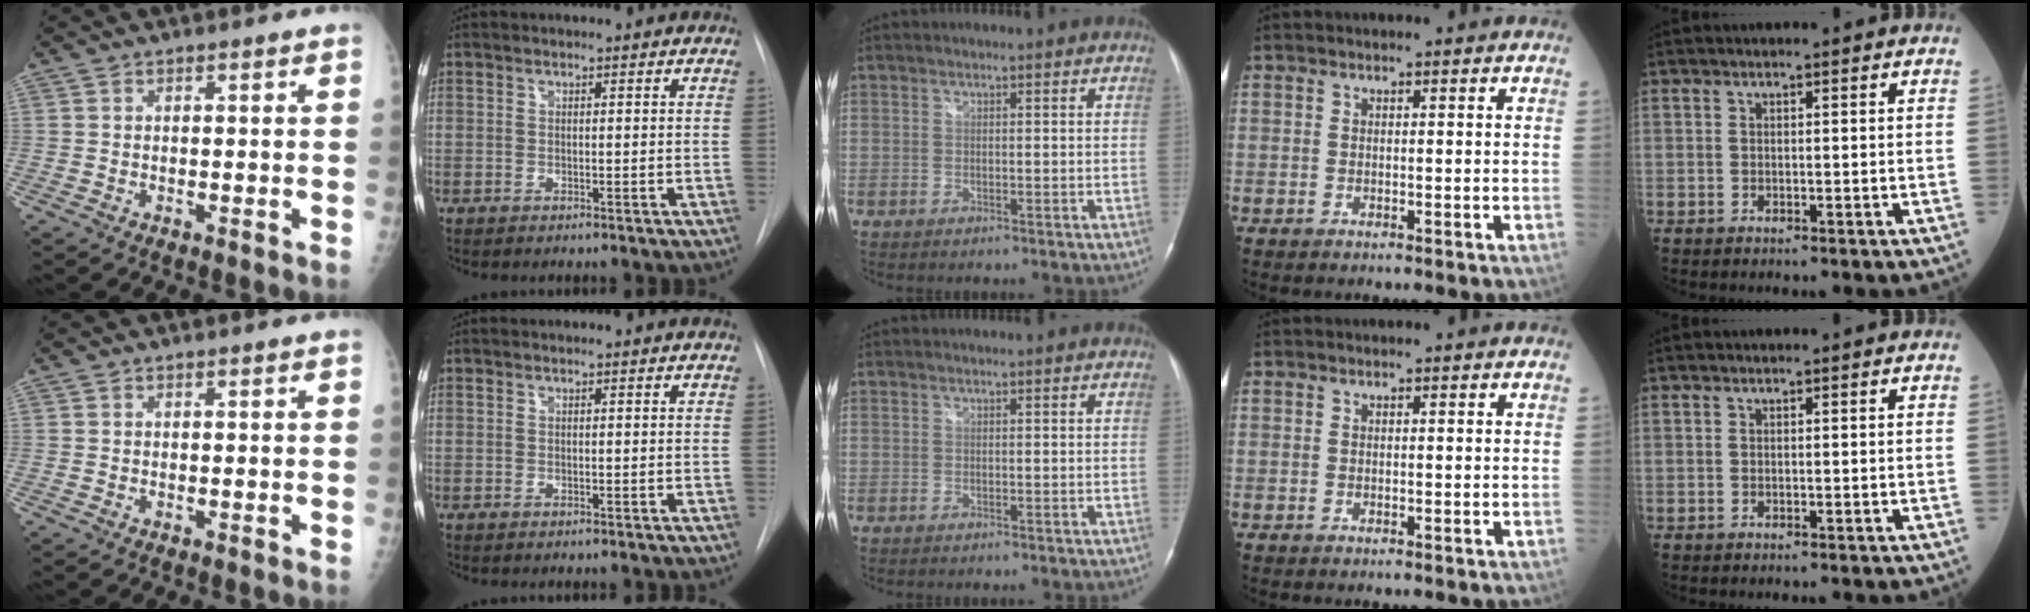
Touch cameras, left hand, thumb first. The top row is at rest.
{}